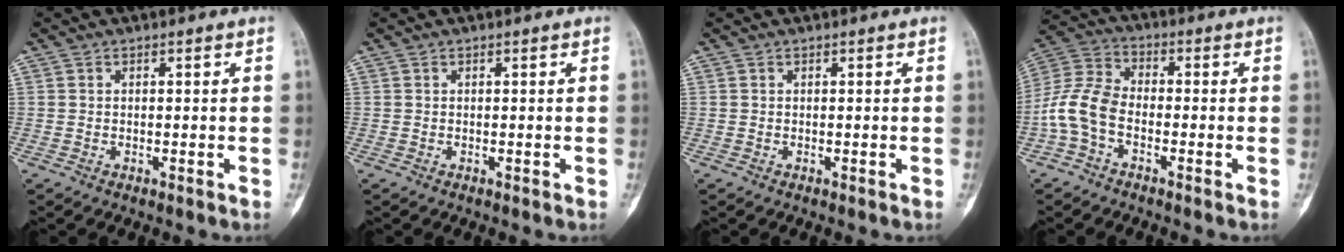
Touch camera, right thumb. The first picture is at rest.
{"total": 0.0}
{"total": 0.0}
{"total": 8.8, "force": [-3.0, 5.4, 6.3], "torque": [-0.135, 0.028, -0.073]}